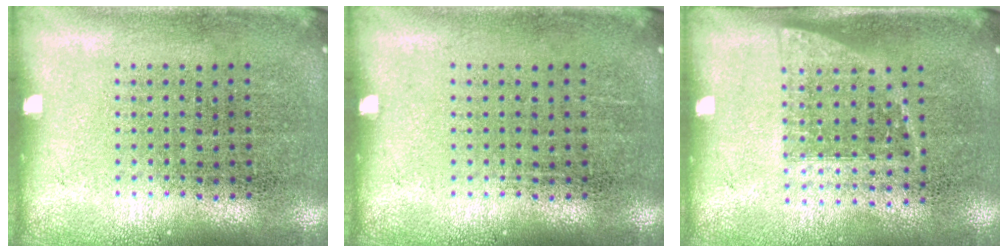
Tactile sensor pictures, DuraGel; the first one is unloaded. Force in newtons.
{"total": 0.0}
{"total": 1.2, "press": 0.9, "slide": 0.7}